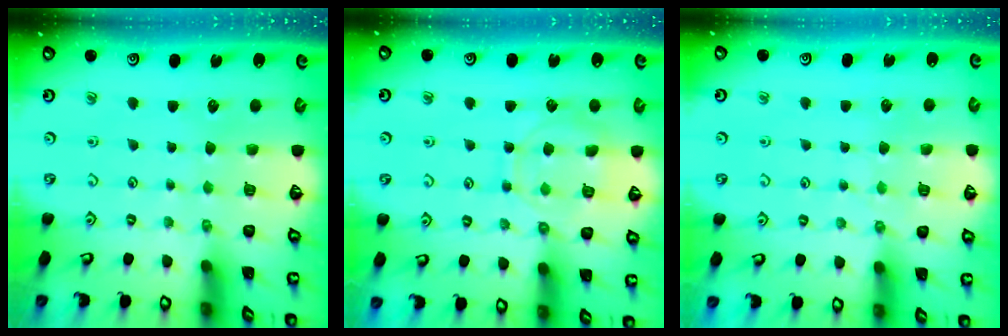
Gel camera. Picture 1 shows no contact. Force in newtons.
{"total": 10.5, "press": 10.4, "slide": 0.8}
{"total": 3.9, "press": 3.8, "slide": 0.6}